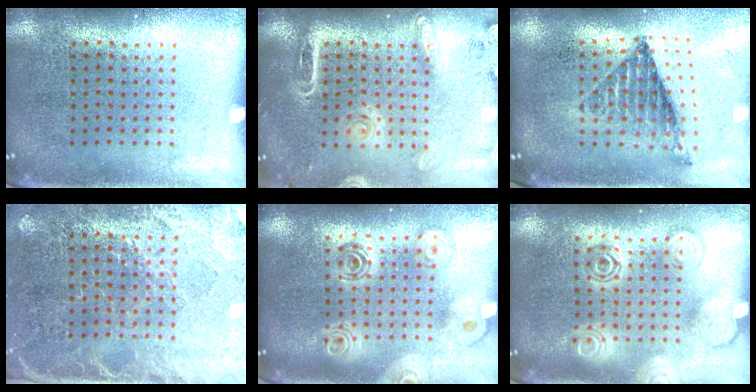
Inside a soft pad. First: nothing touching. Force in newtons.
{"total": 2.0, "press": 1.8, "slide": 1.1}
{"total": 1.0, "press": 1.0, "slide": 0.2}
{"total": 3.2, "press": 2.9, "slide": 1.4}
{"total": 2.1, "press": 1.7, "slide": 1.2}
{"total": 1.9, "press": 1.9, "slide": 0.2}